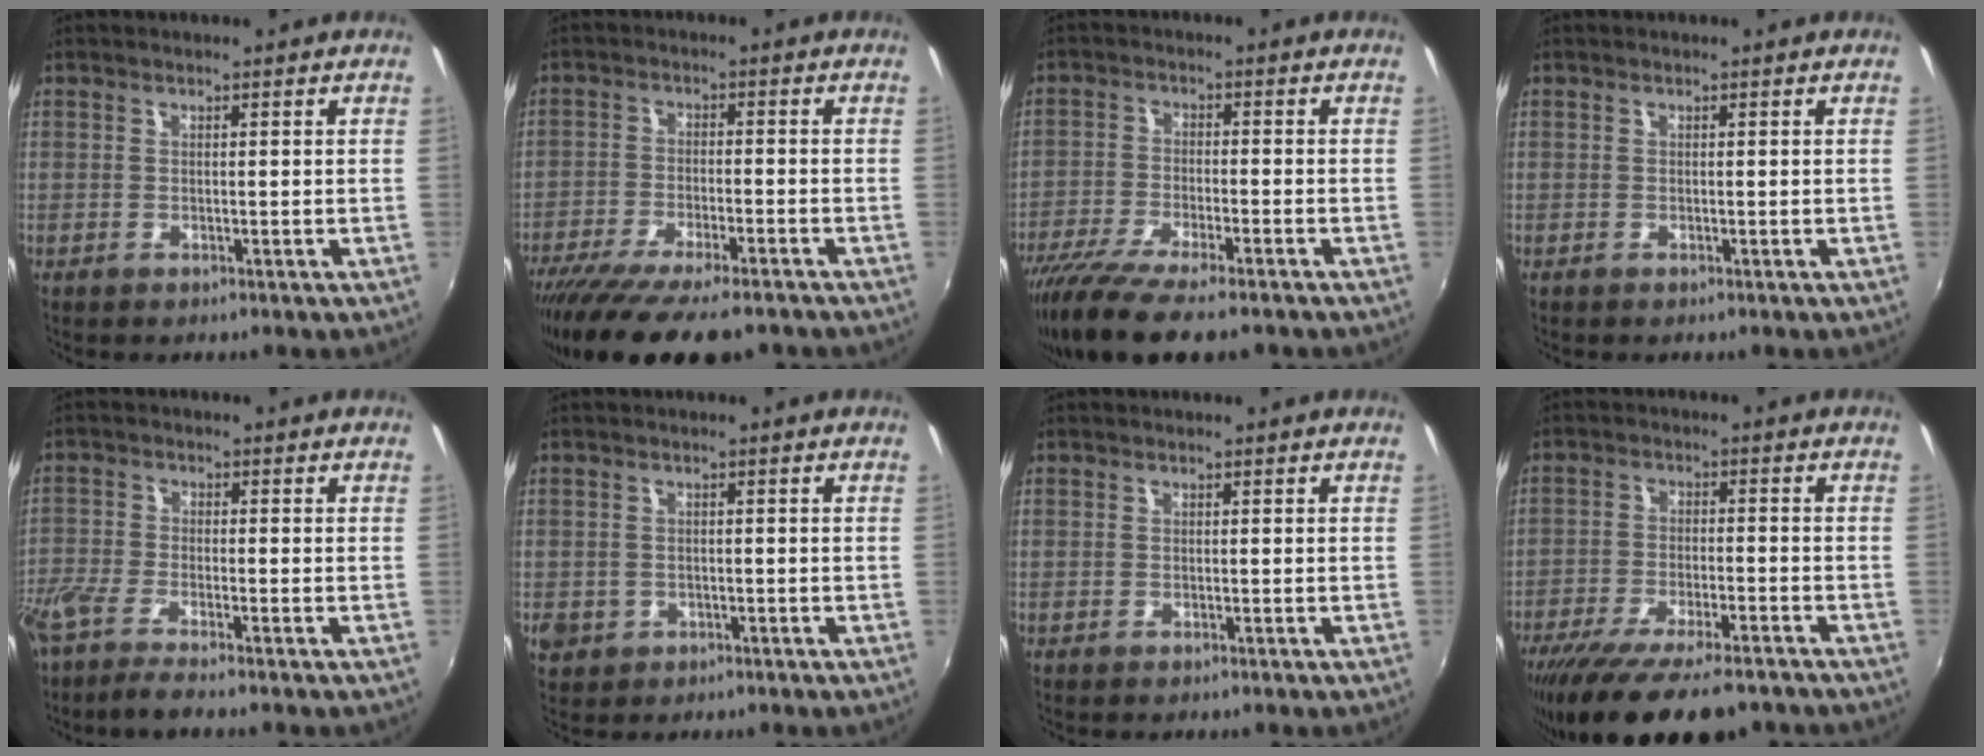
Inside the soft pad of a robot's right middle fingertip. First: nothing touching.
{"total": 17.4, "force": [-14.0, 3.8, 9.7], "torque": [-0.196, -0.054, -0.225]}
{"total": 13.3, "force": [-10.4, 2.7, 8.0], "torque": [-0.173, -0.050, -0.183]}
{"total": 0.0}
{"total": 6.5, "force": [-5.3, 0.7, 3.7], "torque": [-0.098, -0.023, -0.106]}
{"total": 4.3, "force": [-1.0, 3.9, 1.6], "torque": [-0.039, -0.003, -0.012]}
{"total": 0.0}
{"total": 16.7, "force": [-13.1, 4.2, 9.5], "torque": [-0.188, -0.050, -0.204]}